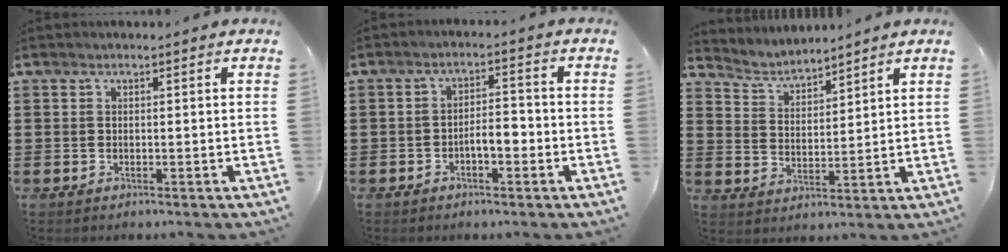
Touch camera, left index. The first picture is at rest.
{"total": 3.7, "force": [-1.7, 1.4, 3.0], "torque": [-0.054, 0.009, -0.034]}
{"total": 3.6, "force": [3.5, 0.7, 0.3], "torque": [-0.023, -0.015, 0.060]}